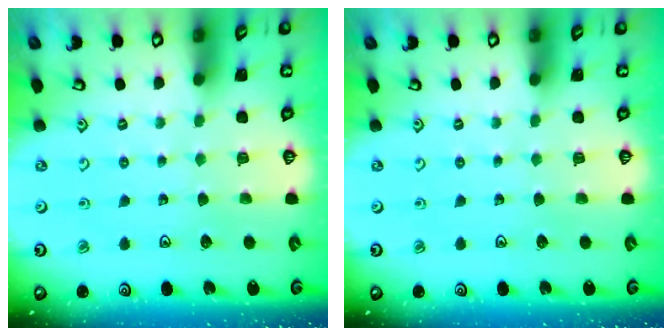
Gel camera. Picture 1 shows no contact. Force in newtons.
{"total": 0.0}